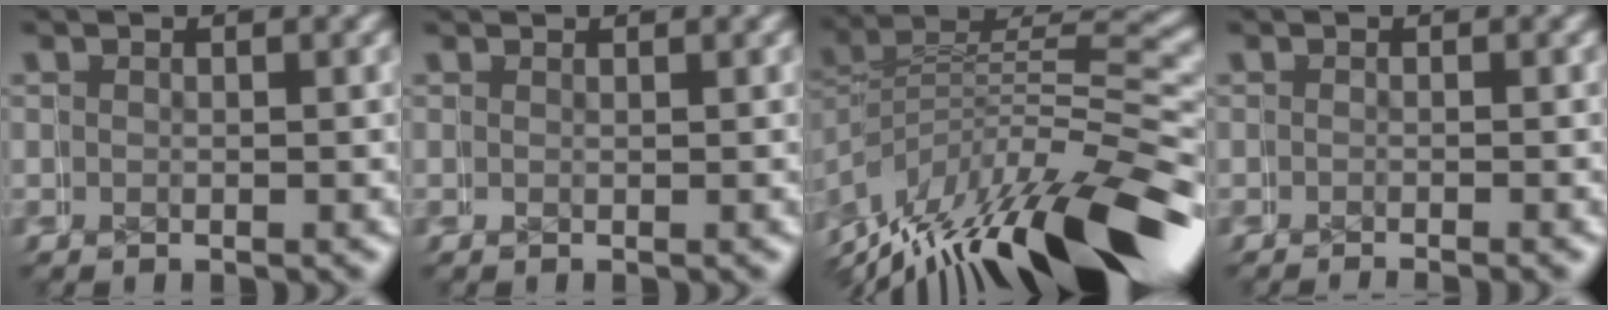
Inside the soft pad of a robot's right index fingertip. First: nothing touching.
{"total": 0.6, "force": [0.4, -0.3, -0.2], "torque": [0.005, -0.001, 0.009]}
{"total": 11.6, "force": [-4.7, 5.1, 9.4], "torque": [-0.164, -0.018, -0.056]}
{"total": 1.7, "force": [-1.5, 0.3, 0.7], "torque": [-0.003, 0.000, -0.024]}